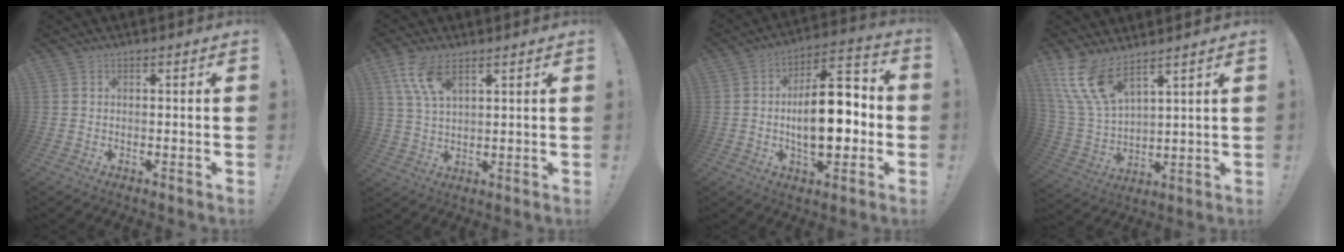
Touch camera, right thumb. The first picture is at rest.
{"total": 8.9, "force": [5.2, 3.7, 6.2], "torque": [-0.130, -0.015, 0.098]}
{"total": 17.1, "force": [-1.8, 8.5, 14.8], "torque": [-0.231, 0.009, -0.033]}
{"total": 12.4, "force": [9.0, 4.2, 7.4], "torque": [-0.170, -0.054, 0.174]}